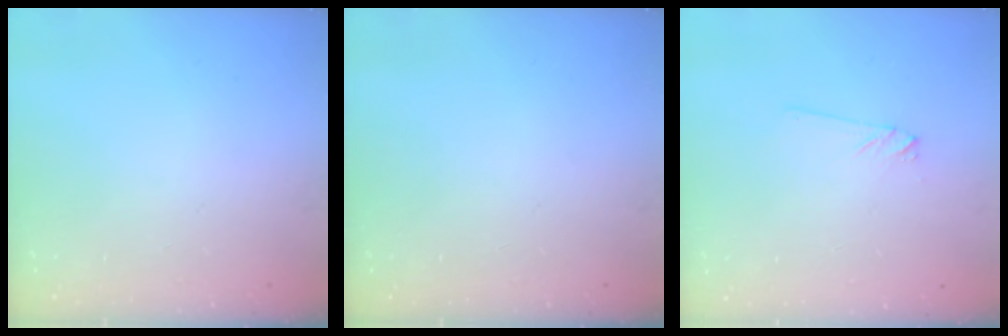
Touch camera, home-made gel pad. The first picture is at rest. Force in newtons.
{"total": 0.0}
{"total": 1.2, "press": 1.2, "slide": 0.1}